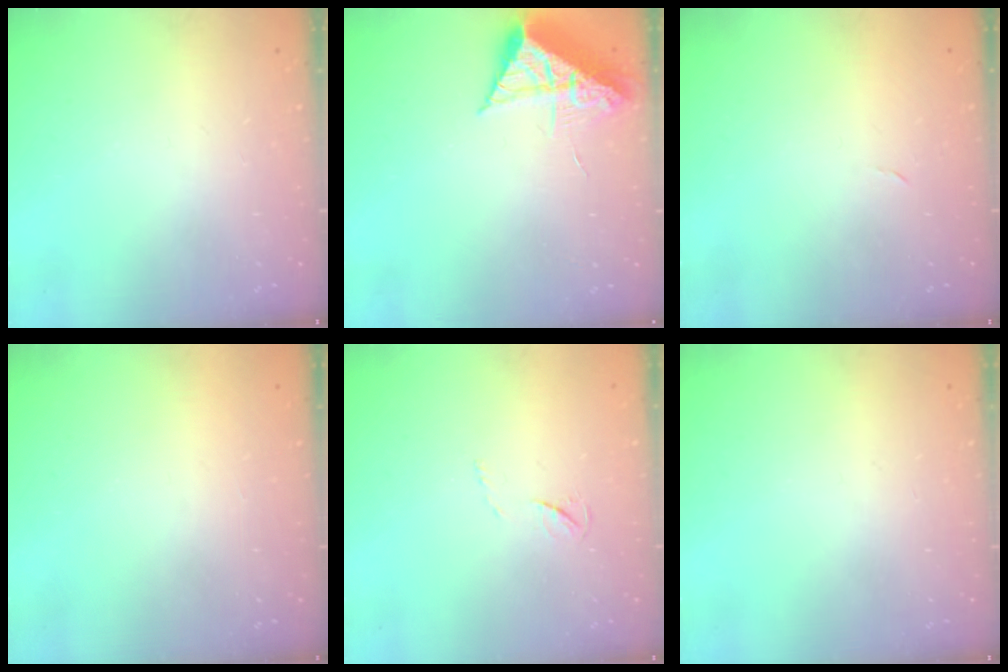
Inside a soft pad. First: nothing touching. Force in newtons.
{"total": 9.4, "press": 9.4, "slide": 0.5}
{"total": 2.3, "press": 2.3, "slide": 0.4}
{"total": 1.6, "press": 1.6, "slide": 0.1}
{"total": 3.1, "press": 3.1, "slide": 0.5}
{"total": 0.0}